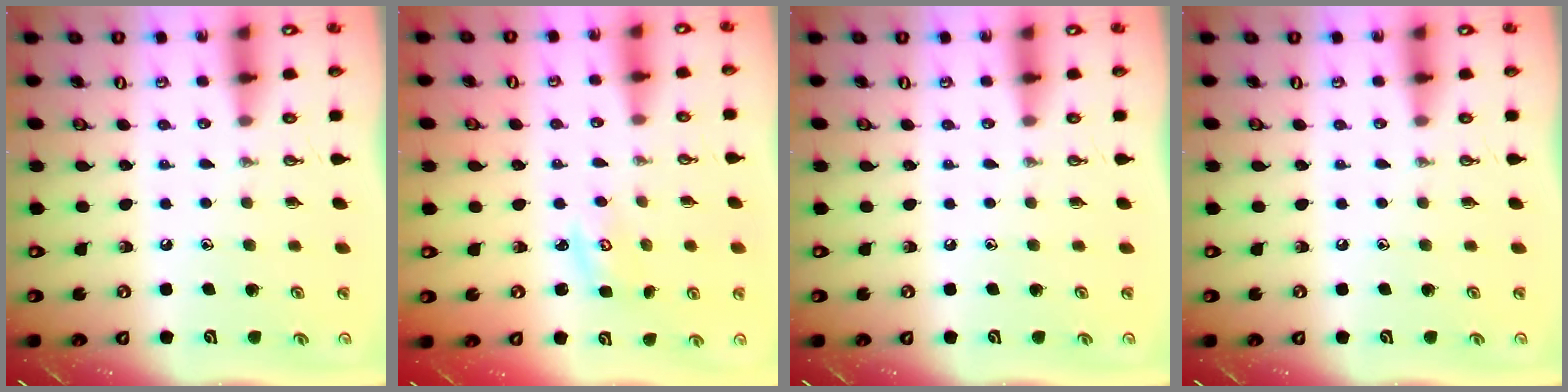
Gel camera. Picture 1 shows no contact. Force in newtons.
{"total": 3.1, "press": 3.1, "slide": 0.4}
{"total": 0.0}
{"total": 0.0}